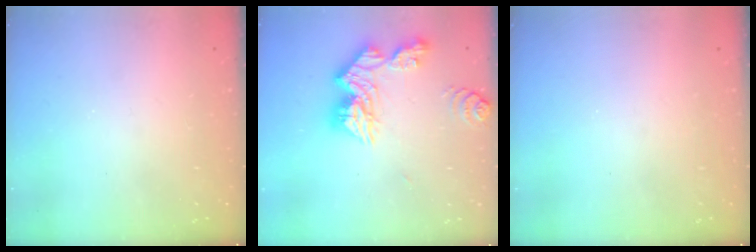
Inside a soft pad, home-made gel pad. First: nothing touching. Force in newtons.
{"total": 14.2, "press": 14.1, "slide": 1.4}
{"total": 0.0}